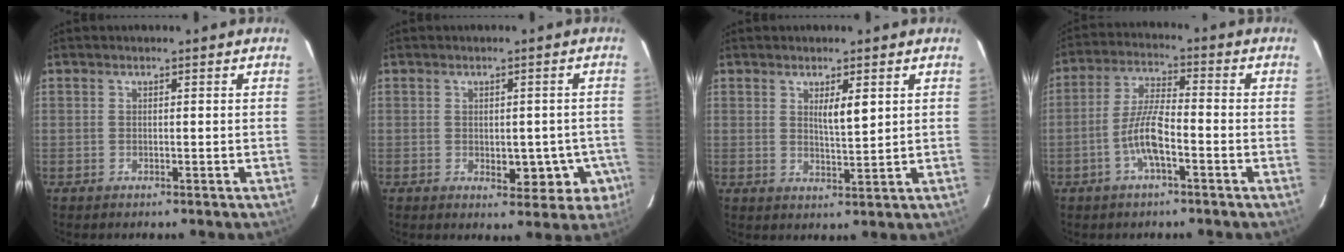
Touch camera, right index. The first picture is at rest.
{"total": 6.5, "force": [-1.8, 4.0, 4.8], "torque": [-0.036, 0.010, -0.011]}
{"total": 3.6, "force": [1.5, 0.6, 3.3], "torque": [-0.057, -0.006, 0.026]}
{"total": 7.3, "force": [-2.7, 1.4, 6.6], "torque": [-0.137, 0.010, -0.053]}